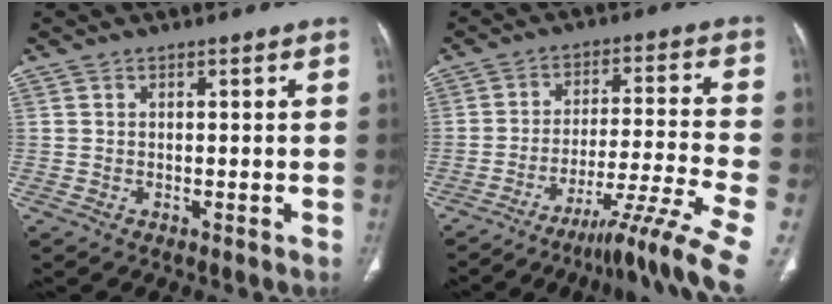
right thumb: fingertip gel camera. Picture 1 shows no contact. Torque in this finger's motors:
{"motor_torque": [0.74, -0.99, 0.58, -0.66, 0.08]}